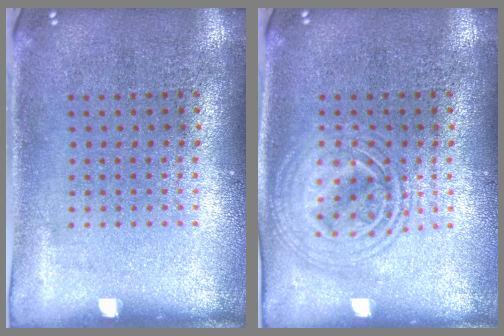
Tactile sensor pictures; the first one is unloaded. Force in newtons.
{"total": 2.9, "press": 2.9, "slide": 0.4}